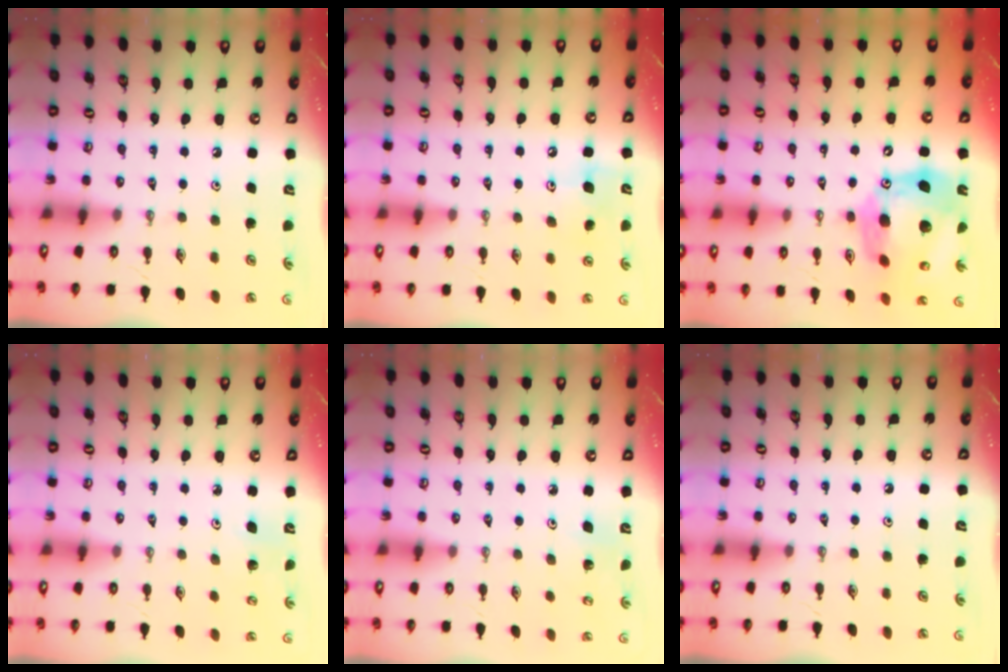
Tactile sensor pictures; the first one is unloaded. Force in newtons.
{"total": 7.4, "press": 7.1, "slide": 2.2}
{"total": 20.7, "press": 20.6, "slide": 2.0}
{"total": 4.0, "press": 3.6, "slide": 1.7}
{"total": 3.4, "press": 3.3, "slide": 0.8}
{"total": 0.0}